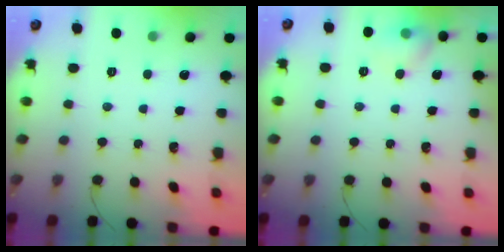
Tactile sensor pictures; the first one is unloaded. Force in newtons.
{"total": 6.9, "press": 6.7, "slide": 1.7}